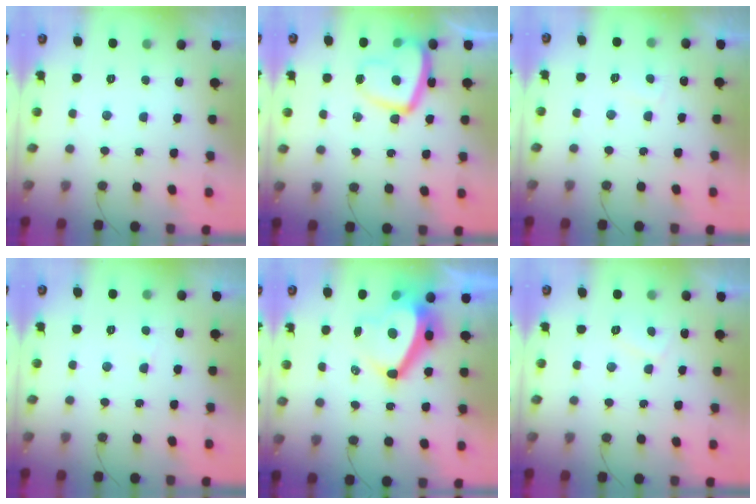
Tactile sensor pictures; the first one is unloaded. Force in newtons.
{"total": 12.5, "press": 12.5, "slide": 1.2}
{"total": 1.6, "press": 1.5, "slide": 0.5}
{"total": 2.4, "press": 2.4, "slide": 0.2}
{"total": 11.9, "press": 11.3, "slide": 3.6}
{"total": 2.0, "press": 1.8, "slide": 0.7}